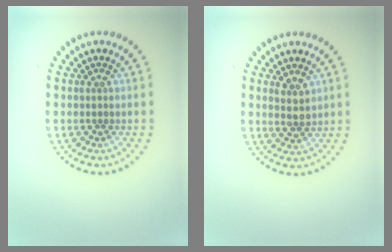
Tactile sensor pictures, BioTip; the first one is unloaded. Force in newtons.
{"total": 1.8, "press": 1.7, "slide": 0.4}